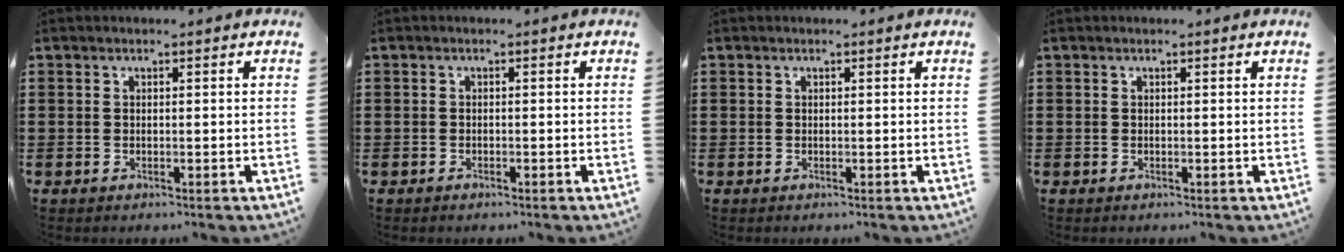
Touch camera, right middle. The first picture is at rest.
{"total": 0.8, "force": [-0.7, 0.3, 0.1], "torque": [-0.002, 0.002, -0.015]}
{"total": 0.0}
{"total": 0.0}